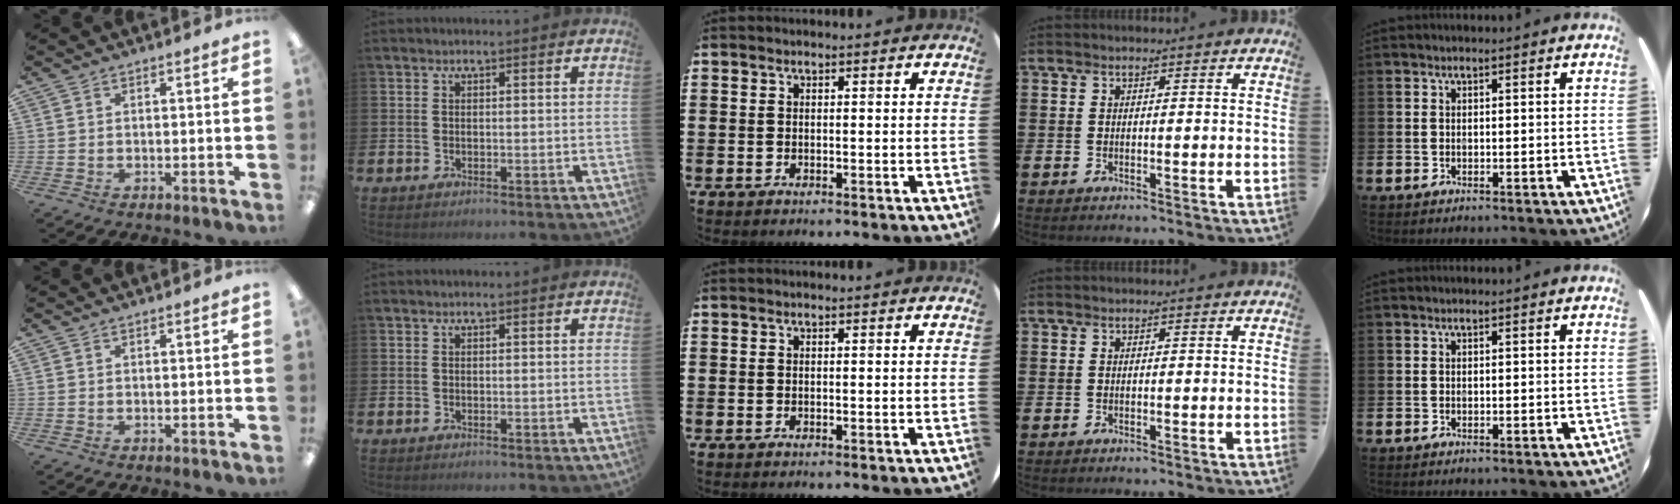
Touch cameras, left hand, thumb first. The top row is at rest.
{}